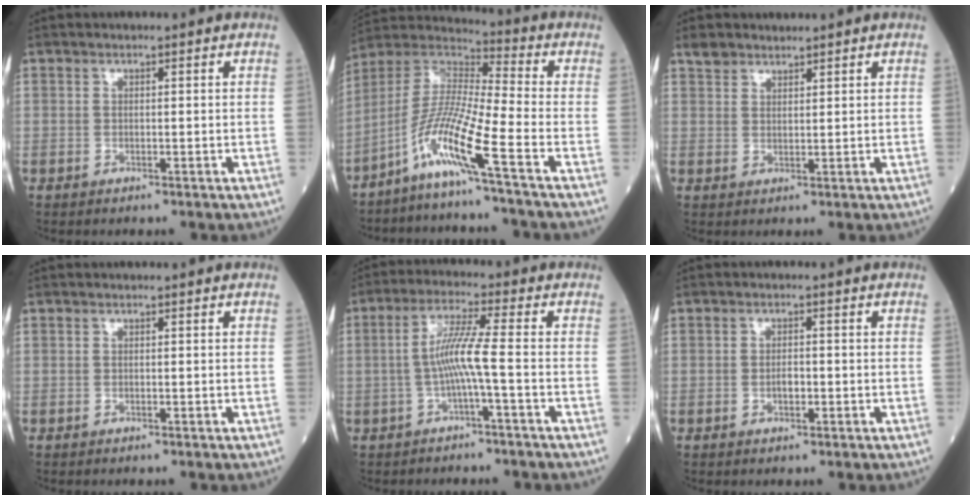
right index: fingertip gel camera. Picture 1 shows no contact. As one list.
[{"total": 11.0, "force": [-6.2, -1.4, 9.0], "torque": [-0.188, -0.004, -0.131]}, {"total": 2.6, "force": [2.3, 1.2, 0.3], "torque": [-0.011, 0.013, 0.045]}, {"total": 0.0}, {"total": 6.0, "force": [-1.5, -0.8, 5.8], "torque": [-0.116, 0.012, -0.027]}, {"total": 2.0, "force": [-0.5, 0.9, 1.7], "torque": [-0.028, 0.003, -0.008]}]